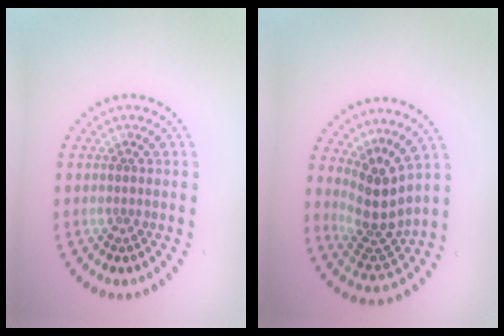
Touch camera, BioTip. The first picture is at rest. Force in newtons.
{"total": 3.8, "press": 2.9, "slide": 2.5}